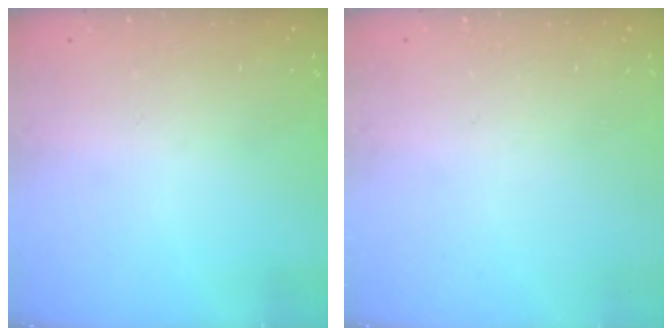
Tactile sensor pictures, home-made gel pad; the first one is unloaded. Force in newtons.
{"total": 0.0}